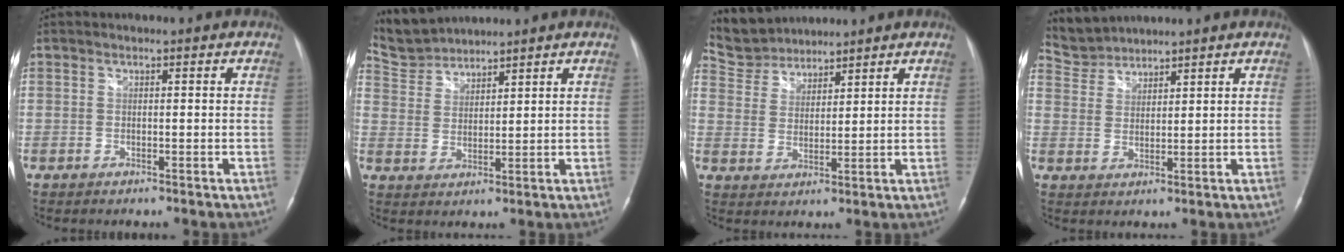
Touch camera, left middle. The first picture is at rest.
{"total": 6.7, "force": [6.7, 0.6, 0.1], "torque": [-0.016, 0.018, 0.141]}
{"total": 7.3, "force": [7.0, 1.8, 0.3], "torque": [-0.018, 0.019, 0.143]}
{"total": 4.7, "force": [4.6, 0.3, -0.8], "torque": [0.003, 0.017, 0.097]}